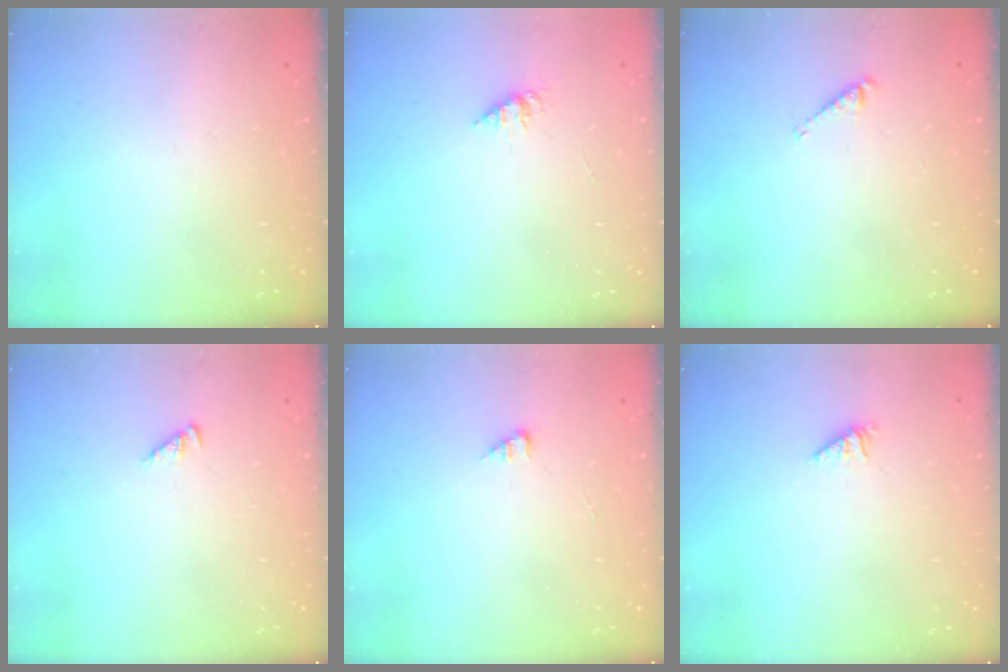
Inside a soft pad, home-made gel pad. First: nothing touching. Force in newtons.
{"total": 2.1, "press": 2.1, "slide": 0.3}
{"total": 3.3, "press": 3.3, "slide": 0.4}
{"total": 2.0, "press": 2.0, "slide": 0.2}
{"total": 1.6, "press": 1.6, "slide": 0.2}
{"total": 1.5, "press": 1.5, "slide": 0.3}